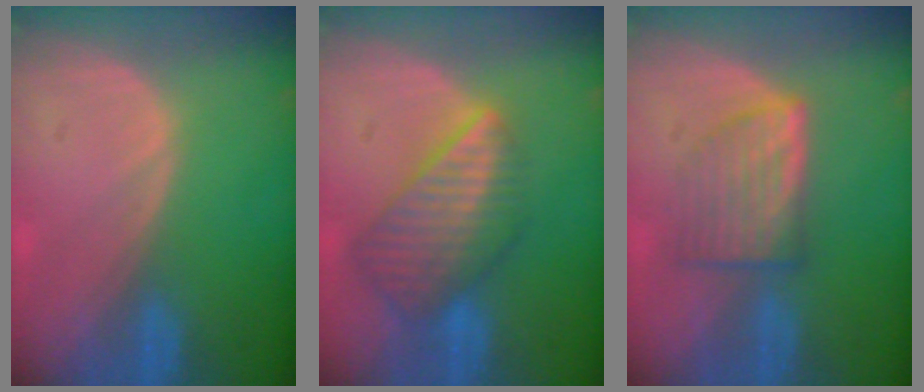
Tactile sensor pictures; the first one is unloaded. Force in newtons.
{"total": 8.4, "press": 7.5, "slide": 3.8}
{"total": 6.2, "press": 6.0, "slide": 1.8}